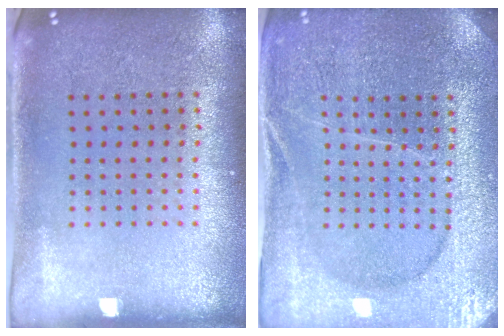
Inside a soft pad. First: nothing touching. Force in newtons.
{"total": 3.7, "press": 3.6, "slide": 0.8}